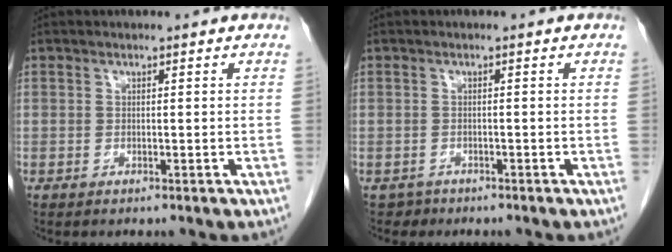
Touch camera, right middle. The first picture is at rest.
{"total": 1.2, "force": [-0.9, 0.8, -0.4], "torque": [0.001, 0.004, -0.013]}